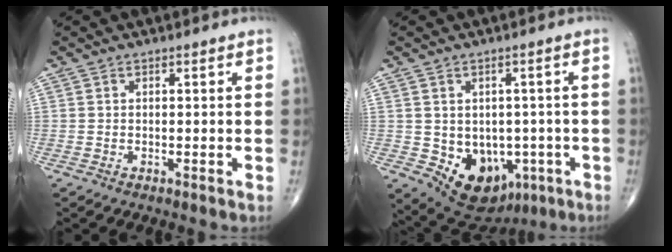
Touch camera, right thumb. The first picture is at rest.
{"total": 11.7, "force": [-3.3, 8.8, 6.9], "torque": [-0.064, 0.011, -0.024]}